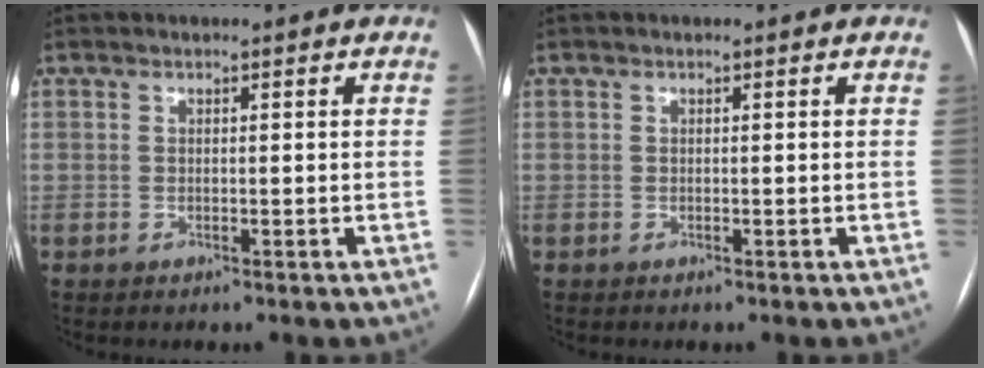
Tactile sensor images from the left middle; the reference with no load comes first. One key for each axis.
{"total": 0.0}